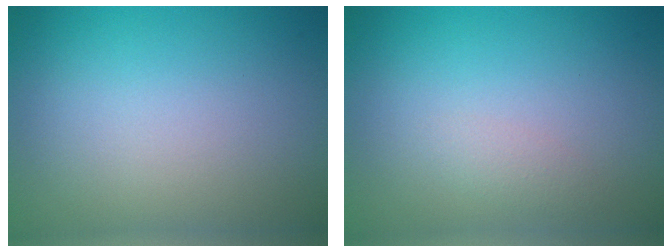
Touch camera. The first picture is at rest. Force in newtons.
{"total": 1.0, "press": 1.0, "slide": 0.0}